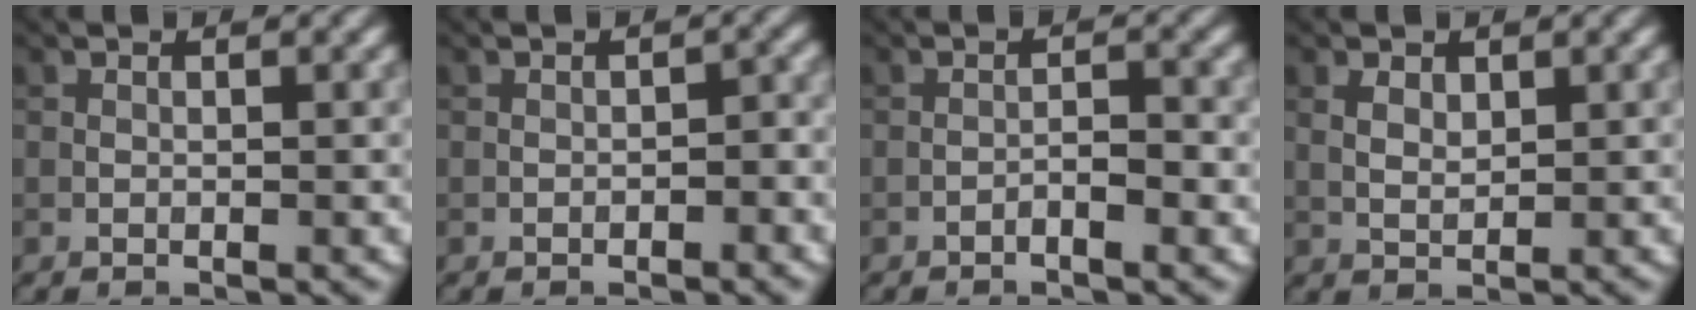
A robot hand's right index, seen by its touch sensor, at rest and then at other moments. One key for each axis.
{"total": 1.1, "fx": -0.5, "fy": 0.6, "fz": 0.8, "tx": -0.010, "ty": 0.004, "tz": -0.006}
{"total": 1.7, "fx": -0.9, "fy": 0.4, "fz": 1.4, "tx": -0.022, "ty": 0.004, "tz": -0.017}
{"total": 1.7, "fx": 0.8, "fy": 1.0, "fz": 1.1, "tx": -0.025, "ty": -0.002, "tz": 0.018}